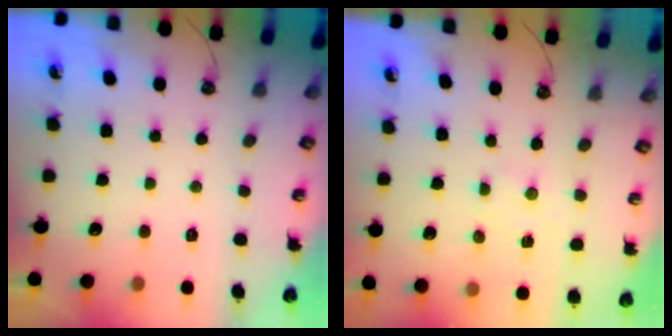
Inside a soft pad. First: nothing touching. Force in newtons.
{"total": 1.0, "press": 1.0, "slide": 0.2}